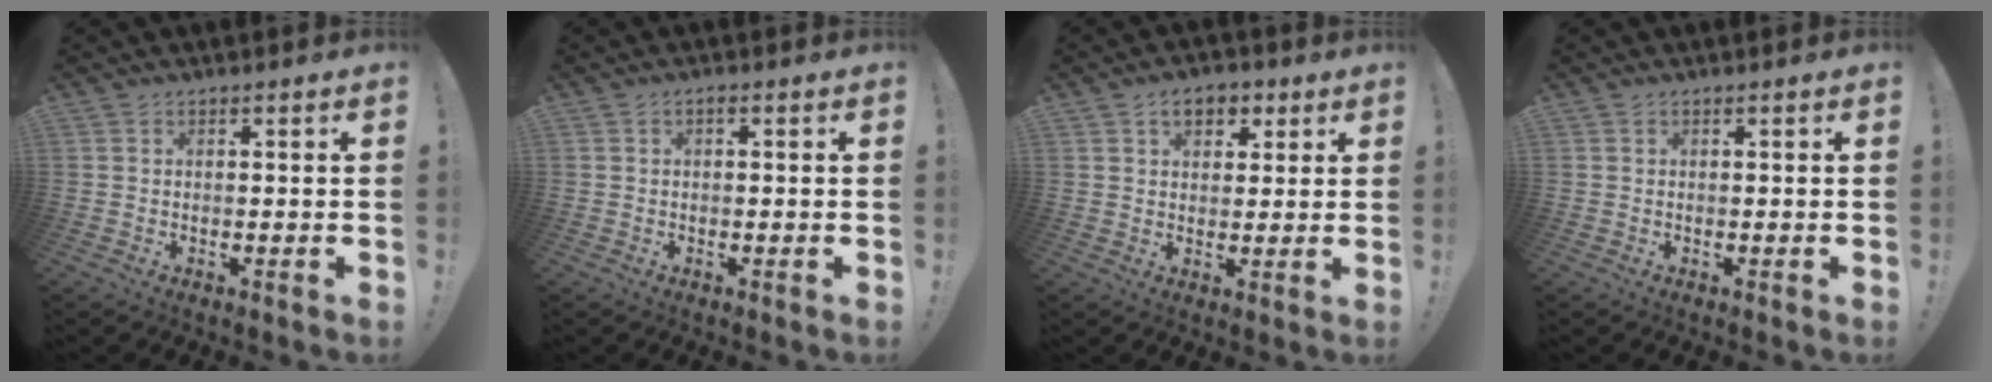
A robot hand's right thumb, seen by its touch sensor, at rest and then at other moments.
{"total": 0.8, "force": [-0.5, 0.3, 0.5], "torque": [-0.010, 0.003, -0.009]}
{"total": 6.8, "force": [2.9, 4.8, 3.9], "torque": [-0.048, -0.003, 0.052]}
{"total": 0.0}